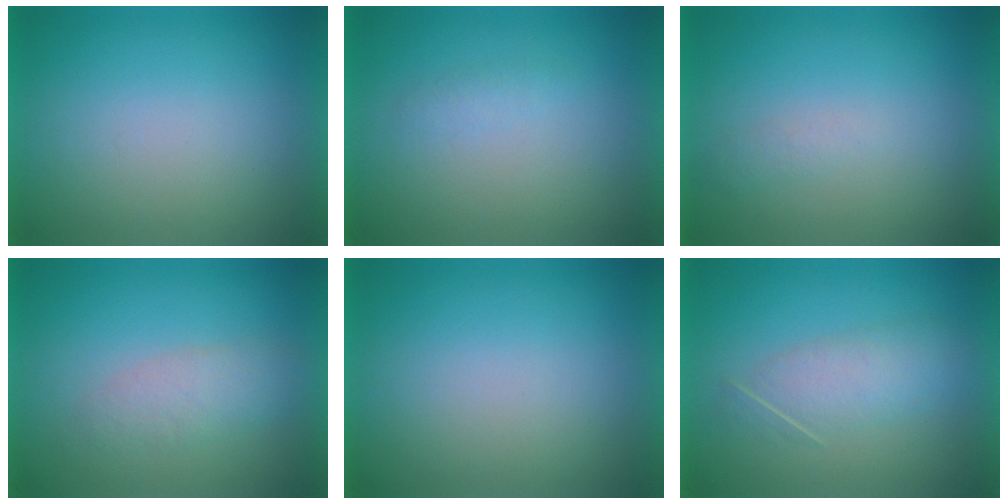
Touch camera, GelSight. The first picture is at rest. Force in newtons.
{"total": 1.3}
{"total": 1.2}
{"total": 2.9}
{"total": 0.0}
{"total": 3.4}